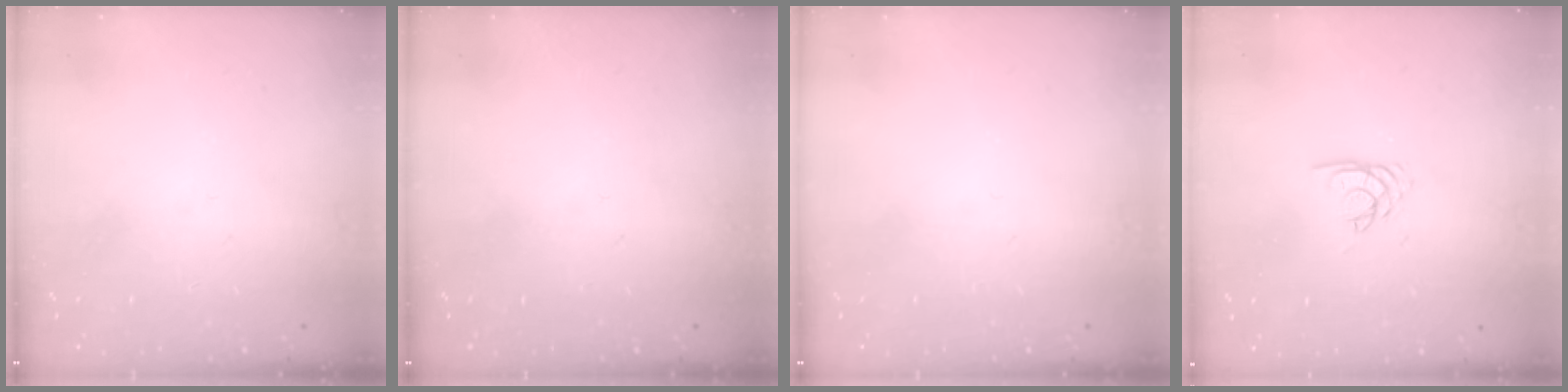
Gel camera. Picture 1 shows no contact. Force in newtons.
{"total": 0.0}
{"total": 0.0}
{"total": 2.1, "press": 2.1, "slide": 0.1}